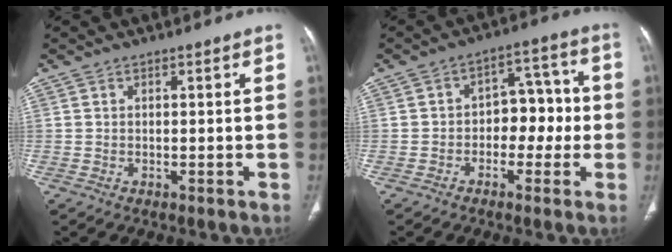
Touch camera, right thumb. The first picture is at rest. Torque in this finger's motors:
{"motor_torque": [-0.65, 0.16, -0.02, 0.26, -0.03]}